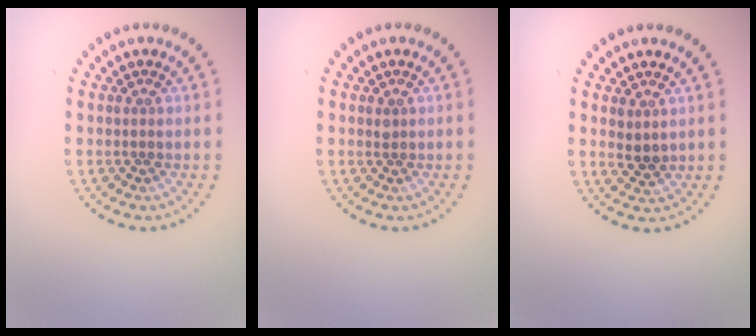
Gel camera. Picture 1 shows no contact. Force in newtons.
{"total": 0.6, "press": 0.5, "slide": 0.3}
{"total": 1.5, "press": 1.3, "slide": 0.7}